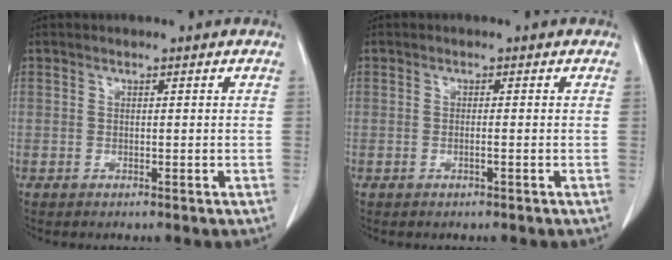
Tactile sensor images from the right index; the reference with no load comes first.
{"total": 0.8, "force": [-0.2, -0.1, 0.7], "torque": [-0.015, -0.001, -0.003]}